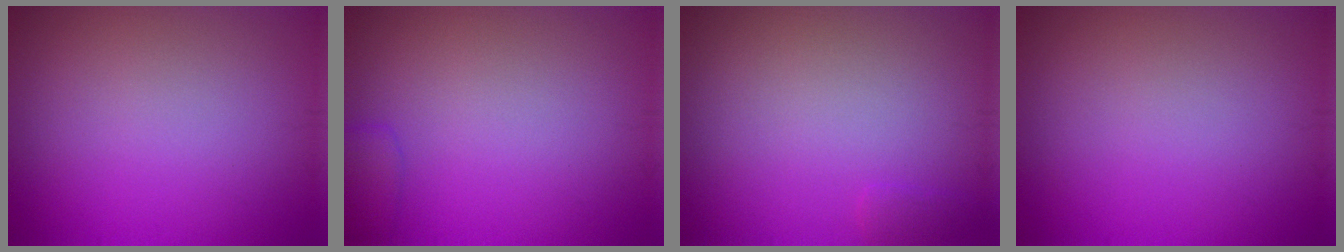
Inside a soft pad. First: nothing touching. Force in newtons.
{"total": 1.5, "press": 1.5, "slide": 0.1}
{"total": 0.7, "press": 0.7, "slide": 0.0}
{"total": 0.0}